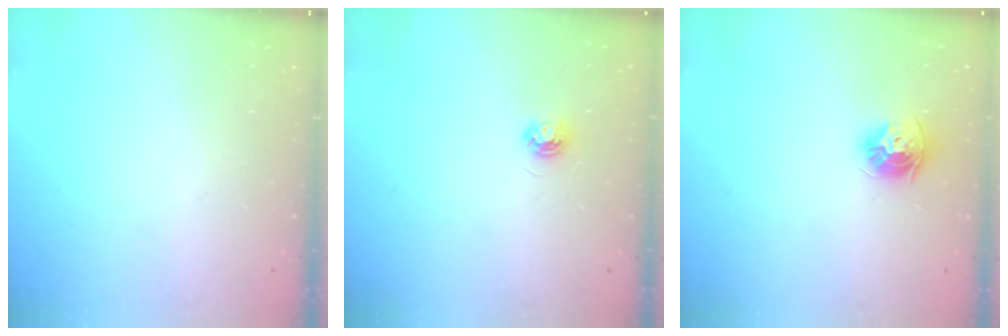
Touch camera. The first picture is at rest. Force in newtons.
{"total": 3.8, "press": 3.8, "slide": 0.4}
{"total": 9.6, "press": 9.6, "slide": 0.9}